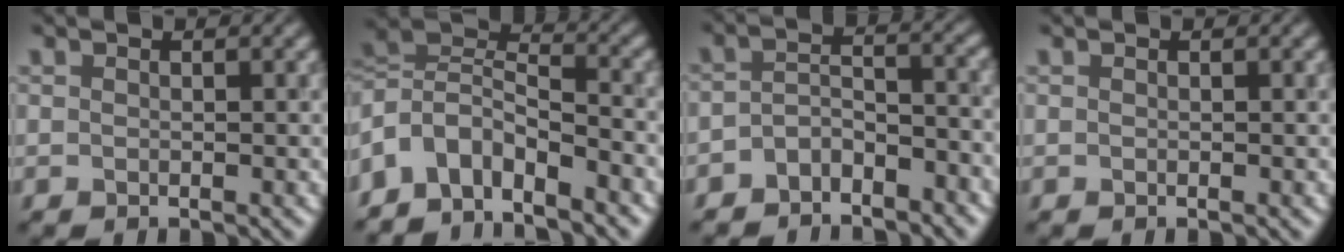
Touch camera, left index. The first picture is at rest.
{"total": 6.4, "force": [-3.8, 3.3, 4.0], "torque": [-0.069, 0.006, -0.082]}
{"total": 3.5, "force": [-2.5, 1.5, 2.0], "torque": [-0.038, 0.005, -0.052]}
{"total": 0.0}